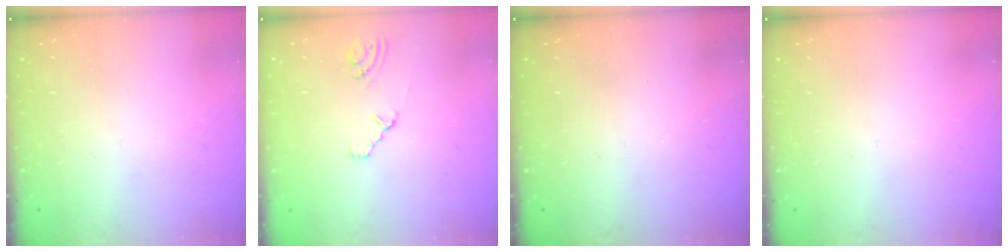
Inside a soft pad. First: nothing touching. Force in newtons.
{"total": 2.1, "press": 2.1, "slide": 0.4}
{"total": 0.0}
{"total": 0.0}